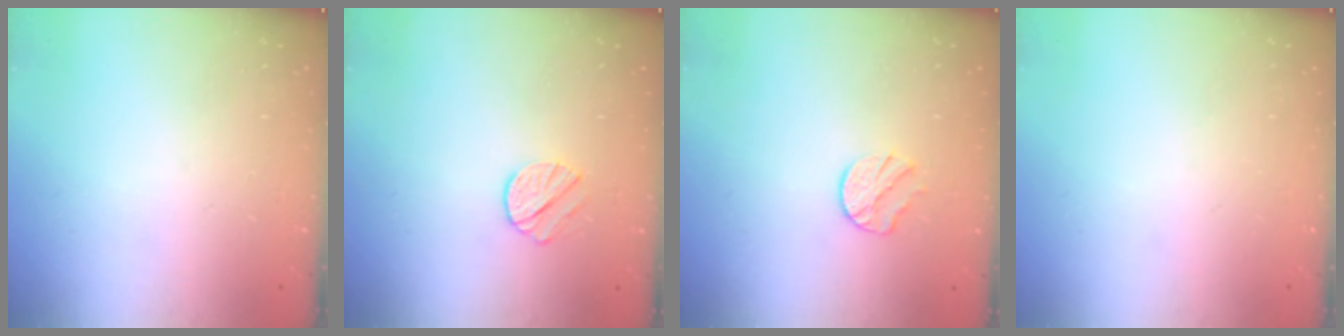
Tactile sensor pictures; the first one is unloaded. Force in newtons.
{"total": 7.4, "press": 7.4, "slide": 0.6}
{"total": 6.1, "press": 6.1, "slide": 0.7}
{"total": 0.0}